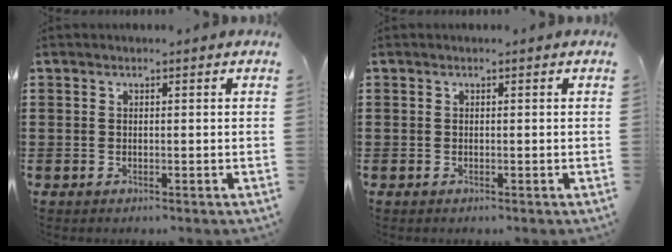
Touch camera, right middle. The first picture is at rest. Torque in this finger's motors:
{"motor_torque": [-0.27, 0.43, -0.05, 0.00]}